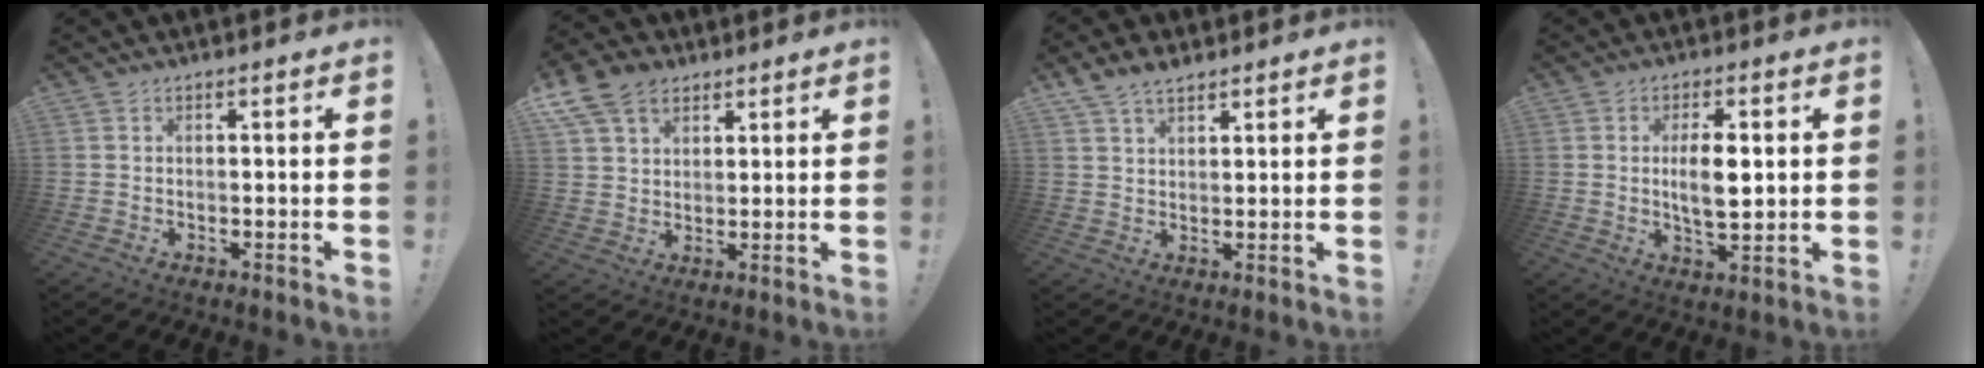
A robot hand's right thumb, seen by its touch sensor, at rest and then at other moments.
{"total": 11.1, "force": [6.4, 7.6, 5.0], "torque": [-0.080, -0.025, 0.126]}
{"total": 5.6, "force": [4.5, 2.5, 2.3], "torque": [-0.040, -0.021, 0.086]}
{"total": 8.4, "force": [0.9, 3.5, 7.6], "torque": [-0.134, -0.011, 0.004]}